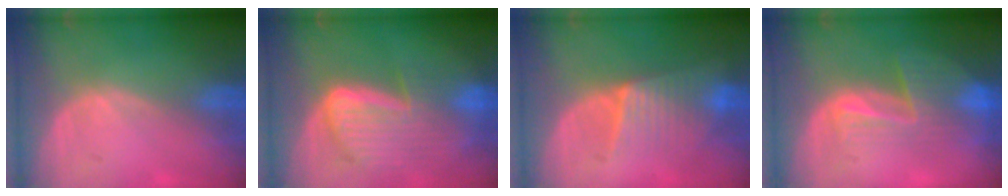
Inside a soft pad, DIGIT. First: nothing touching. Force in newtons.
{"total": 9.8, "press": 8.2, "slide": 5.3}
{"total": 6.3, "press": 6.3, "slide": 0.8}
{"total": 8.3, "press": 7.2, "slide": 4.3}